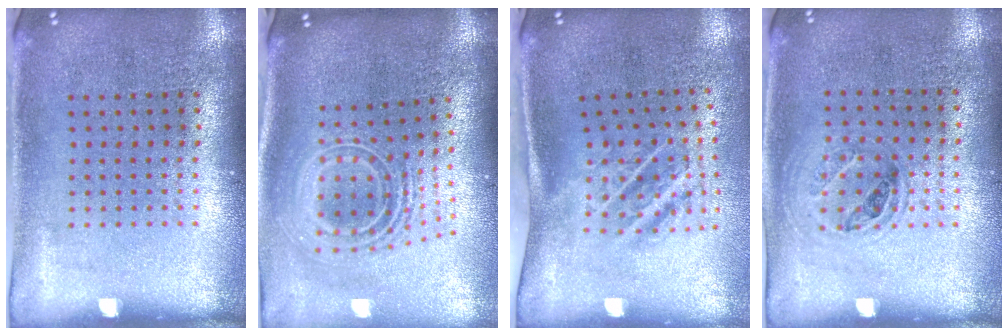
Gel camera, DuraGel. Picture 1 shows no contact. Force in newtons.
{"total": 2.6, "press": 1.8, "slide": 1.9}
{"total": 1.9, "press": 1.2, "slide": 1.5}
{"total": 1.0, "press": 0.9, "slide": 0.5}